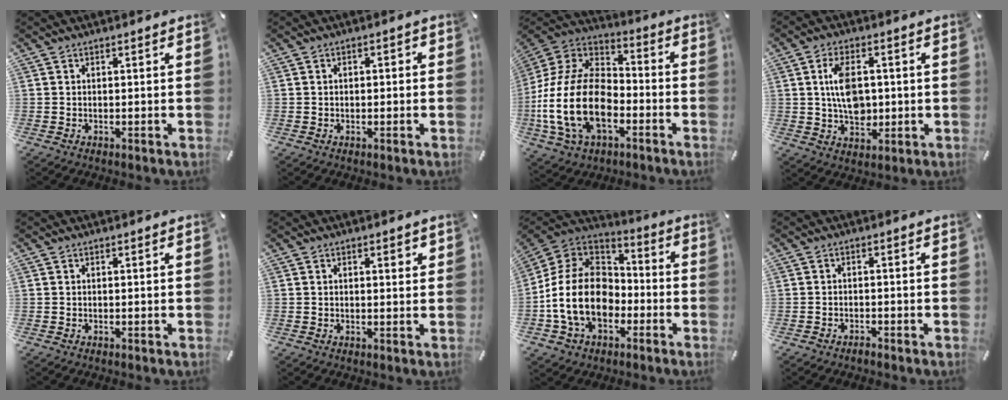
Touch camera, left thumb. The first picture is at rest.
{"total": 1.4, "force": [-0.3, 0.9, 1.0], "torque": [-0.020, 0.005, -0.008]}
{"total": 21.3, "force": [-7.3, 13.9, 14.3], "torque": [-0.315, 0.031, -0.126]}
{"total": 9.2, "force": [0.6, 6.3, 6.7], "torque": [-0.111, 0.001, 0.007]}
{"total": 0.0}
{"total": 1.5, "force": [0.7, 0.7, 1.1], "torque": [-0.006, -0.003, 0.008]}
{"total": 17.8, "force": [-5.0, 13.5, 10.5], "torque": [-0.225, 0.031, -0.088]}
{"total": 1.4, "force": [-1.3, 0.4, 0.3], "torque": [-0.008, 0.006, -0.027]}